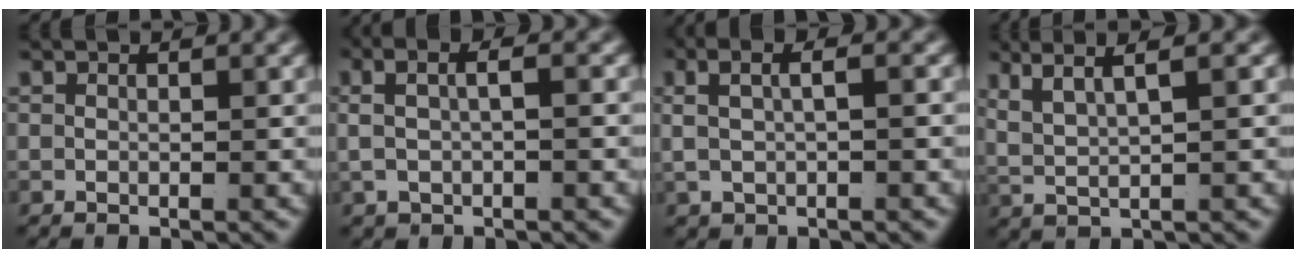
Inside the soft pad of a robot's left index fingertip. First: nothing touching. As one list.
[{"total": 4.0, "force": [0.6, 2.3, 3.2], "torque": [-0.056, 0.013, 0.008]}, {"total": 4.2, "force": [1.0, 2.3, 3.4], "torque": [-0.057, 0.015, 0.015]}, {"total": 5.9, "force": [2.8, 3.1, 4.2], "torque": [-0.077, 0.016, 0.042]}]